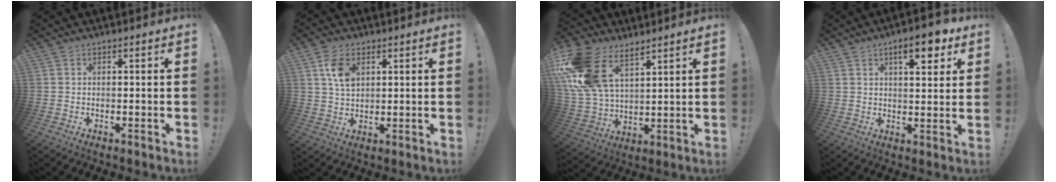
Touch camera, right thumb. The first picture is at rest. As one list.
[{"total": 7.5, "force": [2.8, 4.8, 5.0], "torque": [-0.087, -0.007, 0.053]}, {"total": 18.5, "force": [10.4, 10.9, 10.7], "torque": [-0.227, -0.047, 0.200]}, {"total": 9.2, "force": [5.0, 3.3, 7.0], "torque": [-0.080, -0.021, 0.077]}]